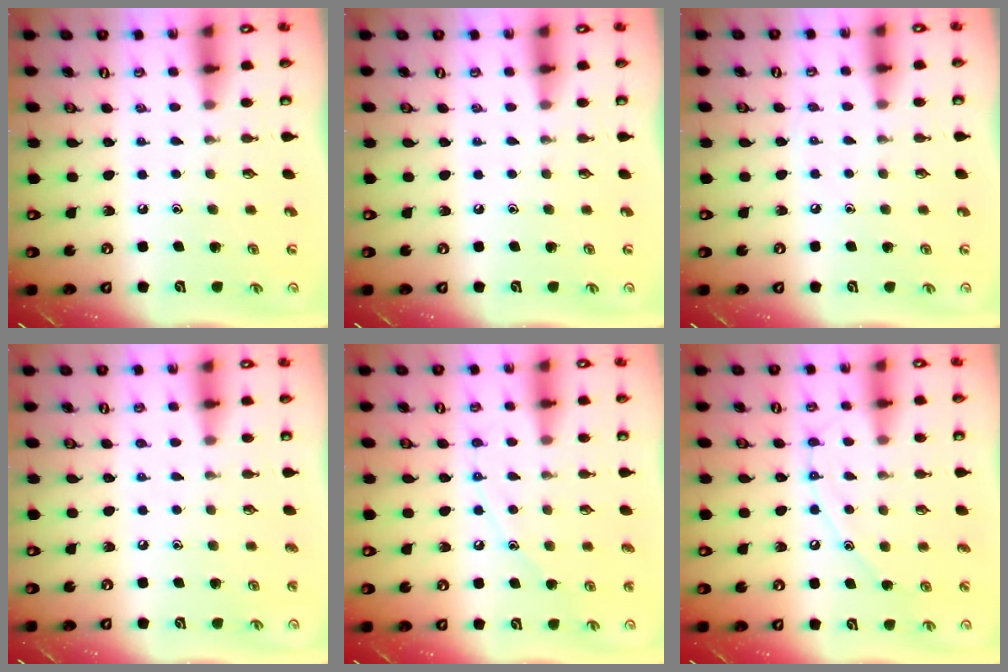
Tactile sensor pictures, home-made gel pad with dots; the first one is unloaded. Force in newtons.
{"total": 0.0}
{"total": 3.0, "press": 3.0, "slide": 0.4}
{"total": 3.9, "press": 3.8, "slide": 0.9}
{"total": 8.3, "press": 8.3, "slide": 0.7}
{"total": 8.8, "press": 8.8, "slide": 0.7}